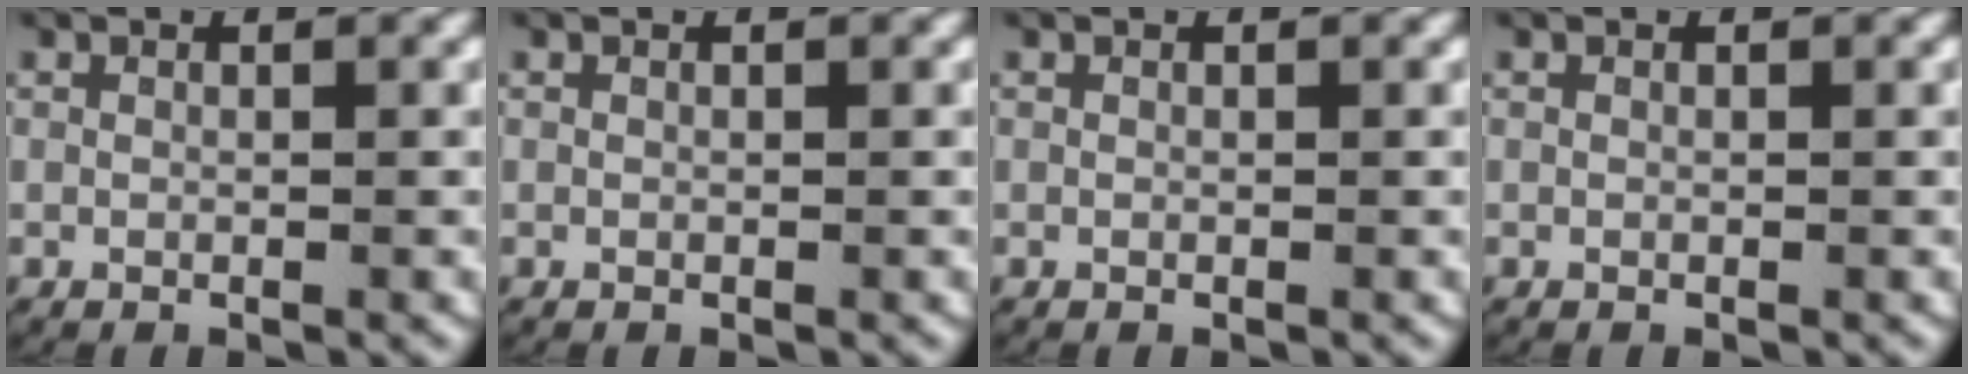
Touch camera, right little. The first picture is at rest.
{"total": 0.0}
{"total": 0.0}
{"total": 0.0}